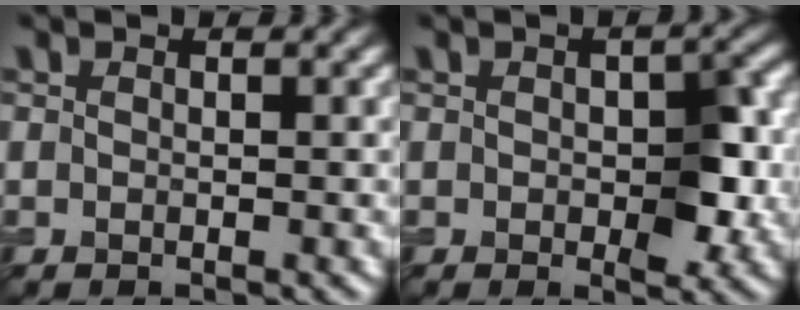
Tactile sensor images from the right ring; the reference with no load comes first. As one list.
[{"total": 4.4, "force": [-0.2, 2.3, 3.8], "torque": [-0.053, -0.004, 0.001]}]